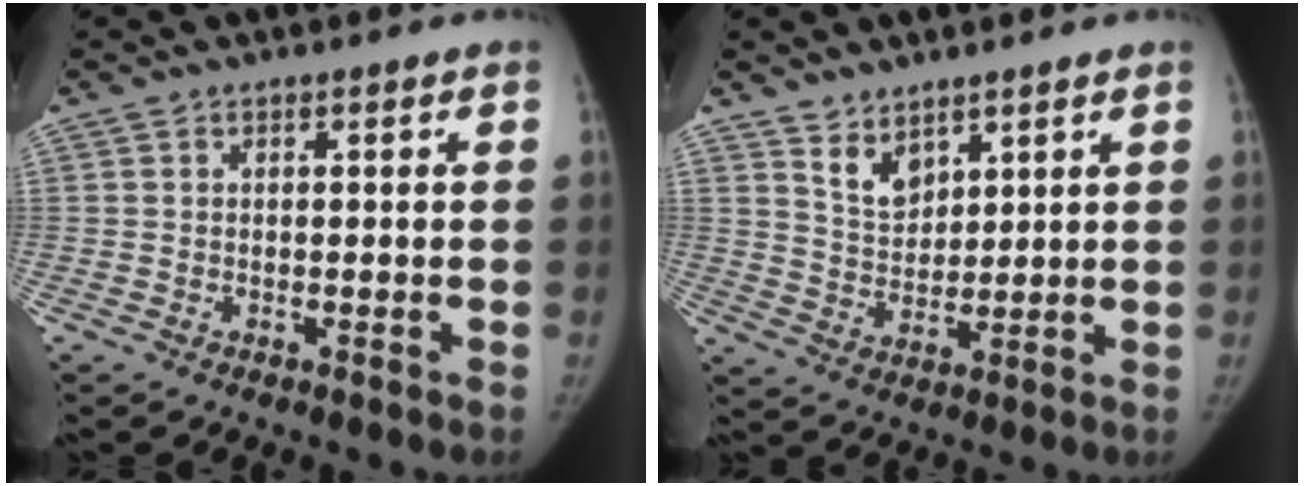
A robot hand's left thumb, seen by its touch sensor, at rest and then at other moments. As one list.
[{"total": 5.5, "force": [3.9, 3.0, 2.4], "torque": [-0.021, -0.036, 0.081]}]